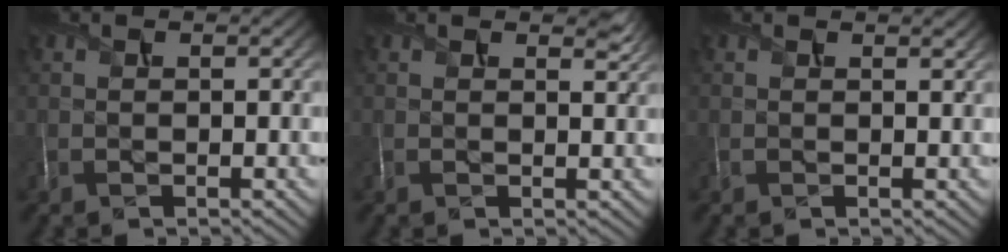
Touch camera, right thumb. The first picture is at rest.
{"total": 1.9, "force": [1.4, 0.5, 1.1], "torque": [-0.018, -0.004, 0.027]}
{"total": 1.1, "force": [0.9, 0.3, 0.6], "torque": [-0.013, -0.005, 0.012]}